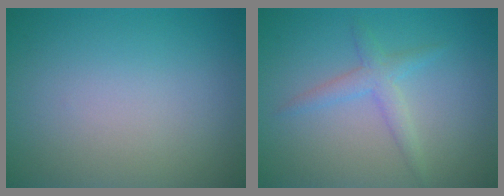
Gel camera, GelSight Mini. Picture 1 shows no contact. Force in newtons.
{"total": 2.1, "press": 2.1, "slide": 0.3}